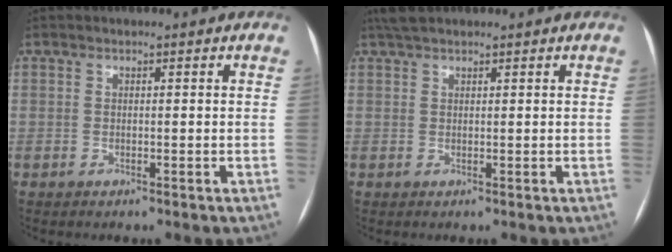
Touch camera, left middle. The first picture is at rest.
{"total": 3.1, "force": [2.6, 0.8, 1.4], "torque": [-0.029, 0.025, 0.050]}